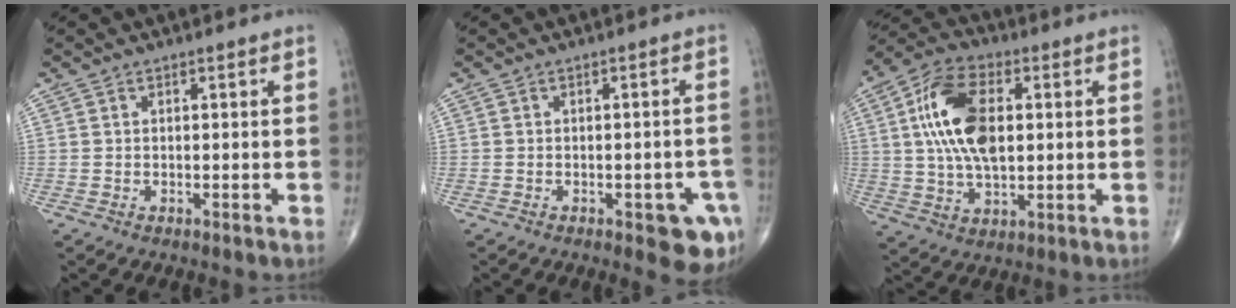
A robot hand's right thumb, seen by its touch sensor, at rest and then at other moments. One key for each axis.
{"total": 6.9, "fx": -2.9, "fy": 2.7, "fz": 5.7, "tx": -0.047, "ty": 0.008, "tz": -0.030}
{"total": 15.4, "fx": 2.6, "fy": 8.3, "fz": 12.7, "tx": -0.238, "ty": 0.009, "tz": 0.044}